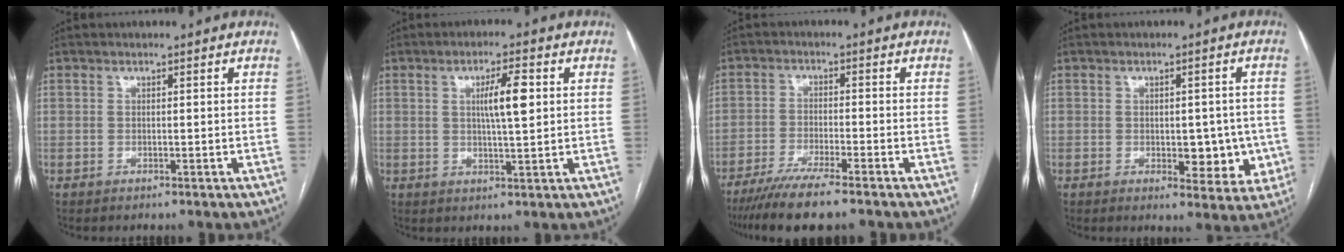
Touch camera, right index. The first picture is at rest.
{"total": 5.6, "force": [1.4, 0.6, 5.4], "torque": [-0.094, 0.004, 0.025]}
{"total": 8.5, "force": [-6.6, 0.4, 5.2], "torque": [-0.086, -0.021, -0.114]}
{"total": 7.1, "force": [-1.2, 3.9, 5.8], "torque": [-0.052, 0.004, -0.006]}